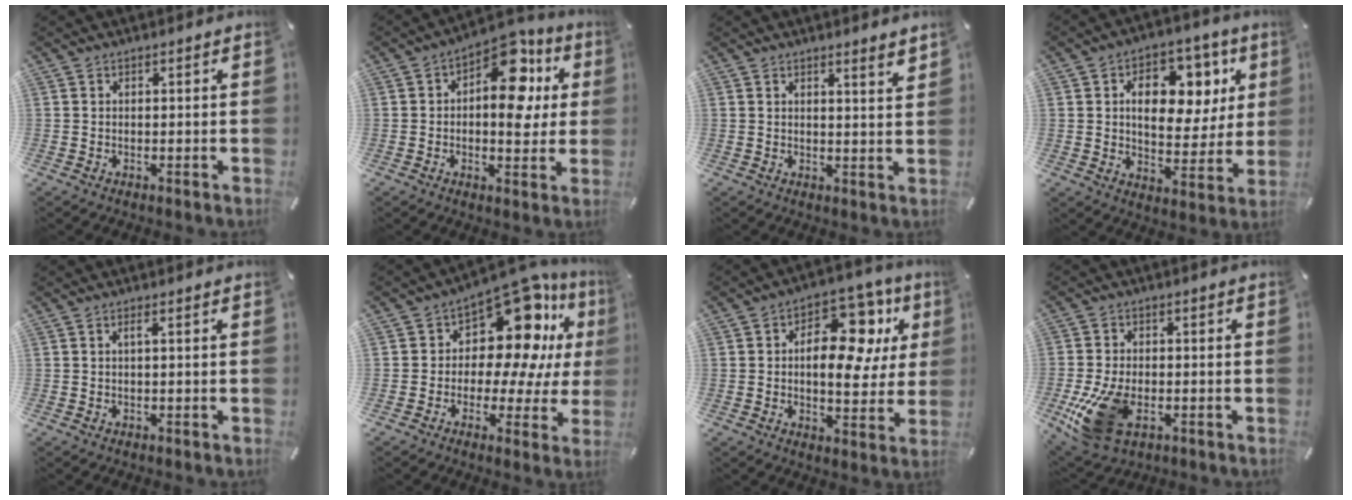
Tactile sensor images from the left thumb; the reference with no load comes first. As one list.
[{"total": 14.2, "force": [4.5, 8.1, 10.8], "torque": [-0.130, -0.041, 0.073]}, {"total": 2.9, "force": [2.6, -0.5, 1.1], "torque": [-0.019, -0.024, 0.043]}, {"total": 14.1, "force": [4.7, 9.8, 9.0], "torque": [-0.114, -0.020, 0.077]}, {"total": 1.2, "force": [0.2, 0.1, 1.2], "torque": [-0.023, -0.002, 0.003]}, {"total": 14.9, "force": [7.6, 8.2, 9.9], "torque": [-0.150, -0.079, 0.128]}, {"total": 17.0, "force": [5.2, 10.2, 12.6], "torque": [-0.164, -0.029, 0.086]}, {"total": 13.5, "force": [-4.2, 8.4, 9.6], "torque": [-0.208, -0.002, -0.074]}]